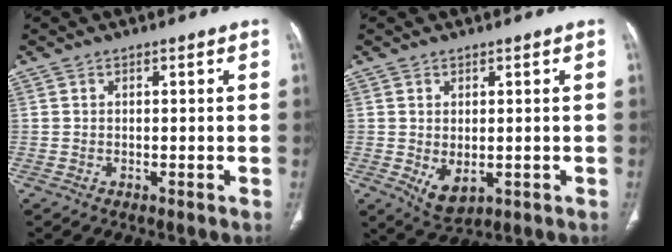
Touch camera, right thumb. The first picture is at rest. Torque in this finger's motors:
{"motor_torque": [-0.38, 0.34, 0.32, 0.50, 0.16]}